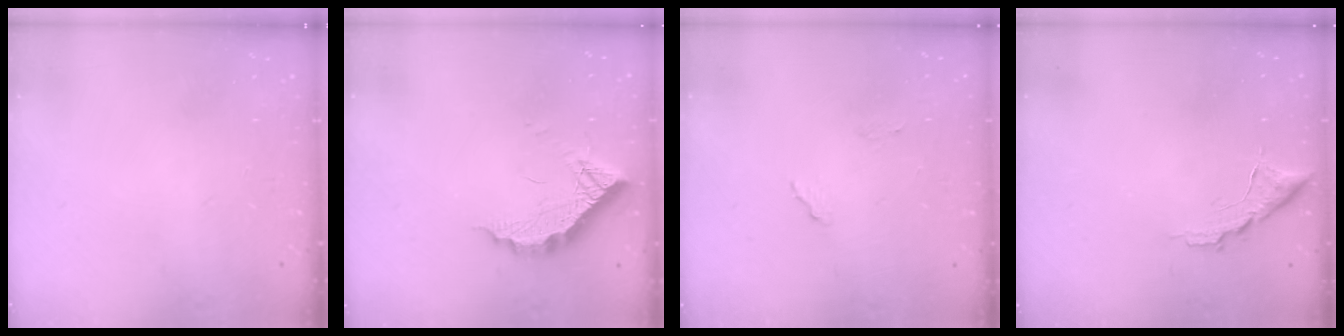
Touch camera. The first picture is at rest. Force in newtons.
{"total": 10.6, "press": 10.5, "slide": 0.8}
{"total": 8.3, "press": 8.3, "slide": 0.8}
{"total": 8.4, "press": 8.3, "slide": 0.5}